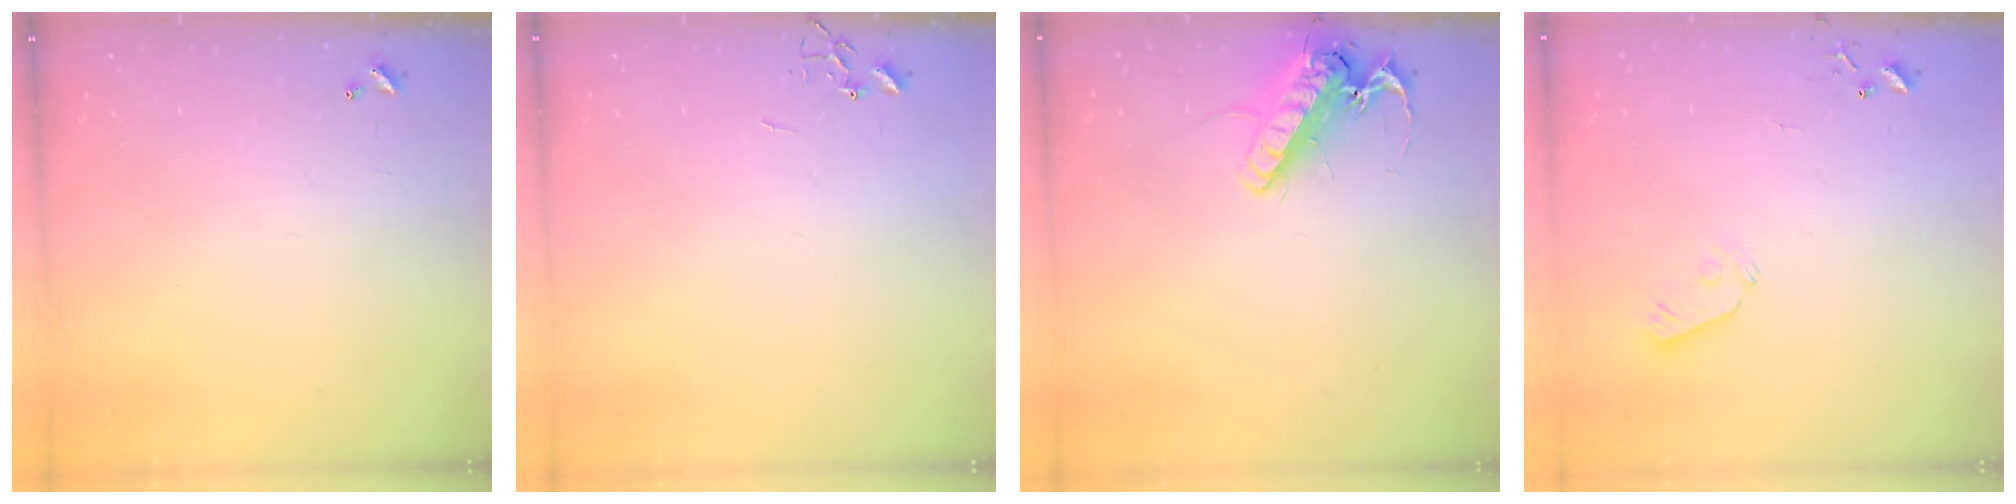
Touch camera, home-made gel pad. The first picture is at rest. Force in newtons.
{"total": 0.0}
{"total": 14.6, "press": 14.4, "slide": 2.6}
{"total": 4.3, "press": 4.3, "slide": 0.7}